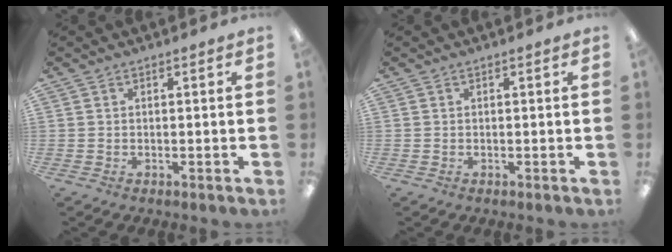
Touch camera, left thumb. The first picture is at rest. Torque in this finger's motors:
{"motor_torque": [0.00, 0.00, 0.00, 0.00, 0.00]}